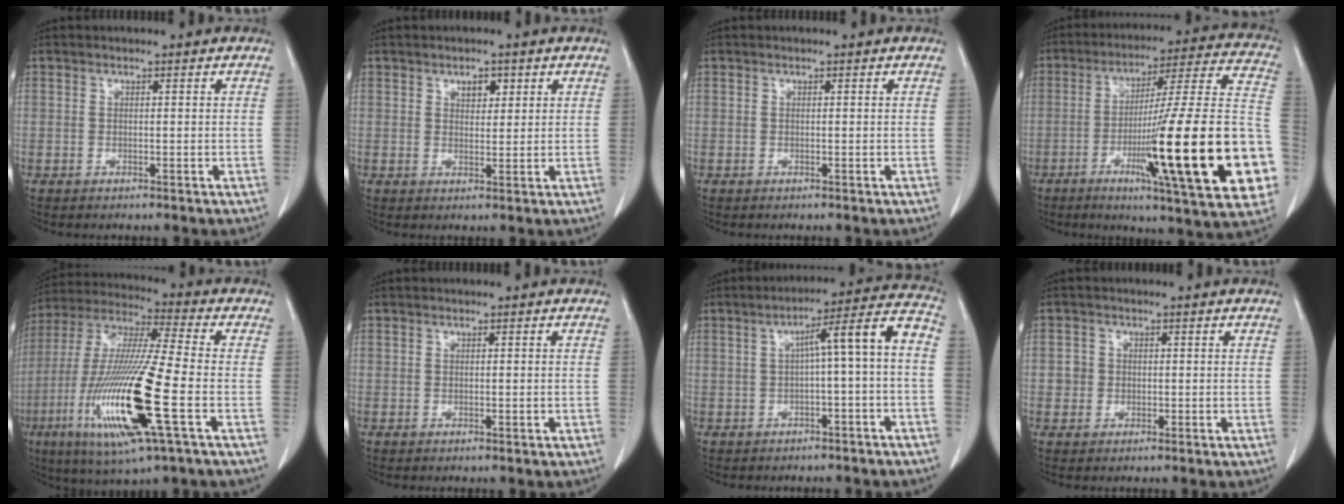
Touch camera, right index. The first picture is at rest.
{"total": 2.7, "force": [1.4, 1.5, 1.7], "torque": [-0.023, 0.000, 0.023]}
{"total": 0.0}
{"total": 28.8, "force": [-7.4, 1.8, 27.7], "torque": [-0.338, -0.004, -0.117]}
{"total": 20.4, "force": [-6.2, 1.2, 19.4], "torque": [-0.419, -0.032, -0.119]}
{"total": 0.6, "force": [-0.1, 0.1, 0.5], "torque": [-0.013, -0.001, 0.003]}
{"total": 8.8, "force": [-1.0, 0.3, 8.7], "torque": [-0.117, 0.033, -0.017]}
{"total": 2.2, "force": [0.0, 2.2, 0.4], "torque": [-0.002, 0.007, -0.001]}